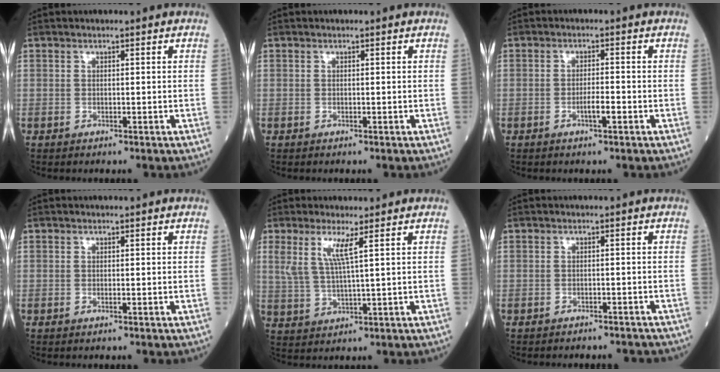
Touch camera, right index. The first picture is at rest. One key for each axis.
{"total": 0.0}
{"total": 2.4, "fx": -1.0, "fy": 0.3, "fz": 2.2, "tx": -0.033, "ty": 0.002, "tz": -0.017}
{"total": 0.0}
{"total": 5.0, "fx": 2.3, "fy": -0.1, "fz": 4.5, "tx": -0.099, "ty": -0.002, "tz": 0.052}
{"total": 4.8, "fx": -4.6, "fy": 1.1, "fz": 0.8, "tx": -0.005, "ty": -0.005, "tz": -0.051}